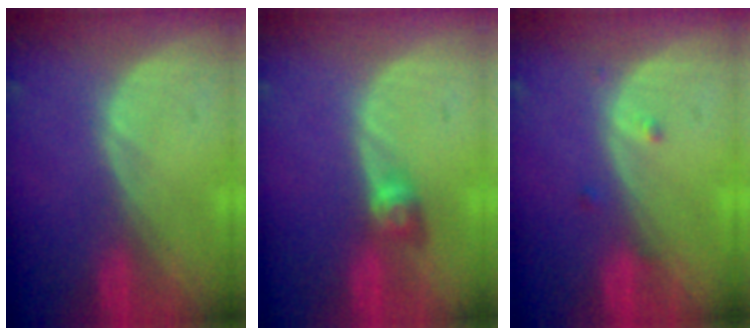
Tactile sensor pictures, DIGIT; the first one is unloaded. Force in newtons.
{"total": 2.9, "press": 2.5, "slide": 1.5}
{"total": 1.1, "press": 1.1, "slide": 0.1}